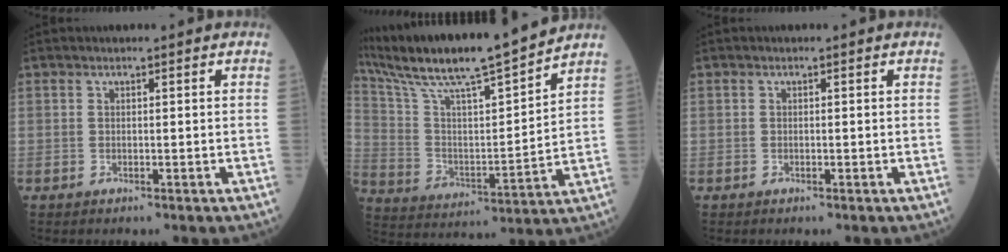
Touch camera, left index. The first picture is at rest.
{"total": 20.3, "force": [17.5, 0.4, 10.2], "torque": [-0.189, 0.008, 0.301]}
{"total": 0.0}